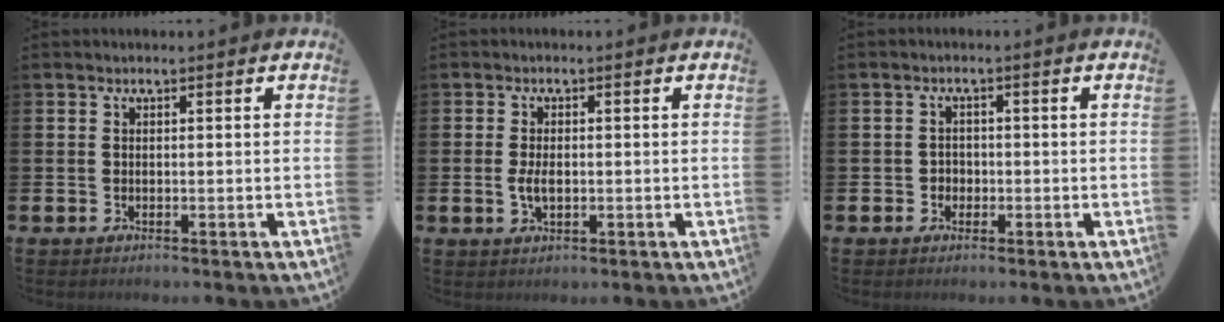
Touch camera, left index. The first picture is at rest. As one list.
[{"total": 2.7, "force": [-0.2, 1.5, 2.3], "torque": [-0.042, 0.003, -0.005]}, {"total": 1.6, "force": [-0.6, 1.5, 0.2], "torque": [-0.006, 0.004, -0.015]}]